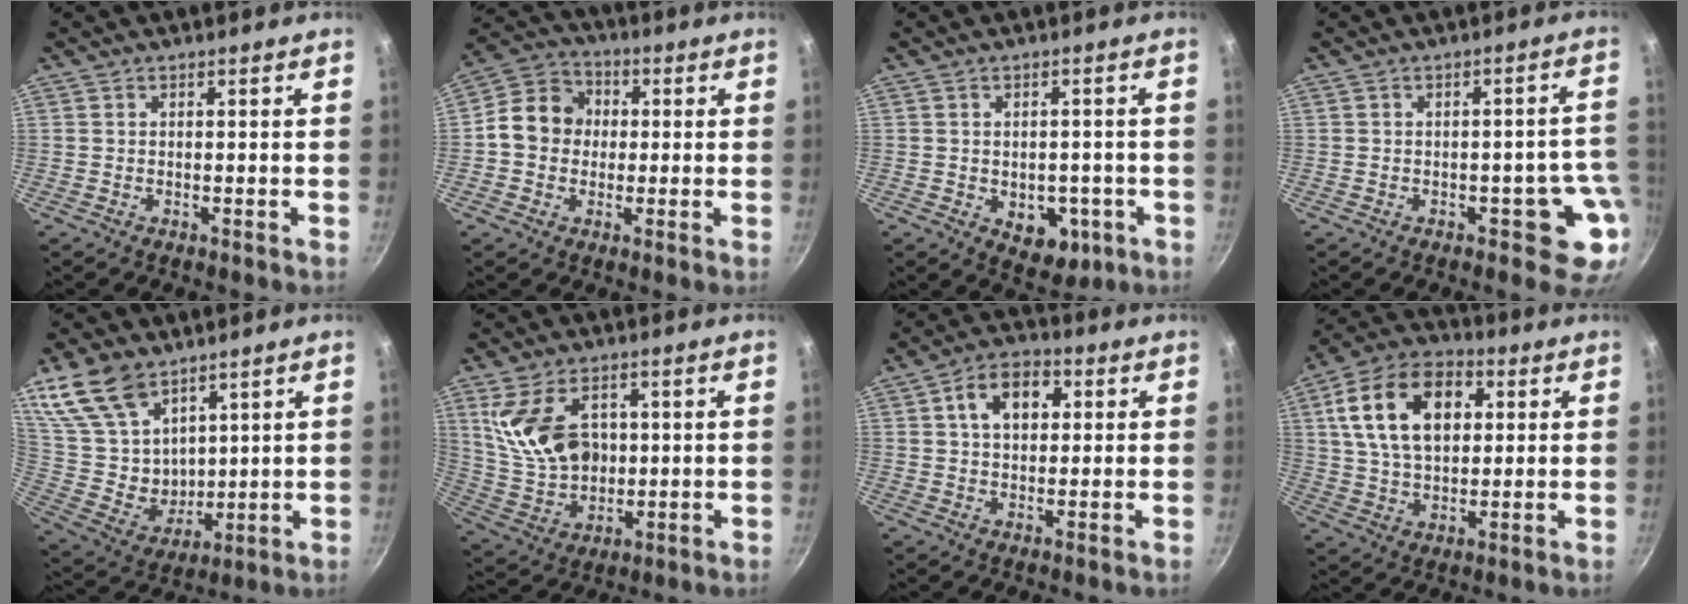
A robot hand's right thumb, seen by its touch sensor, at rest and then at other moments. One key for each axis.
{"total": 10.0, "fx": 0.1, "fy": 8.8, "fz": 4.9, "tx": -0.052, "ty": 0.022, "tz": -0.021}
{"total": 8.1, "fx": -2.4, "fy": 5.6, "fz": 5.3, "tx": -0.036, "ty": 0.002, "tz": -0.021}
{"total": 7.5, "fx": -2.4, "fy": 4.2, "fz": 5.8, "tx": -0.003, "ty": 0.025, "tz": -0.027}
{"total": 17.1, "fx": 10.5, "fy": 10.8, "fz": 8.2, "tx": -0.130, "ty": -0.058, "tz": 0.219}
{"total": 14.9, "fx": 3.5, "fy": 10.2, "fz": 10.3, "tx": -0.172, "ty": -0.015, "tz": 0.082}
{"total": 9.3, "fx": 2.4, "fy": 6.3, "fz": 6.4, "tx": -0.078, "ty": 0.012, "tz": 0.029}
{"total": 18.5, "fx": 5.0, "fy": 11.9, "fz": 13.2, "tx": -0.210, "ty": 0.009, "tz": 0.077}